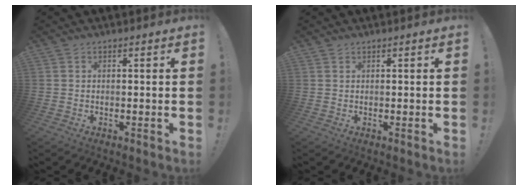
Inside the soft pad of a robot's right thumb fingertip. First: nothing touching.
{"total": 0.8, "force": [0.7, 0.3, 0.1], "torque": [0.003, -0.002, 0.012]}